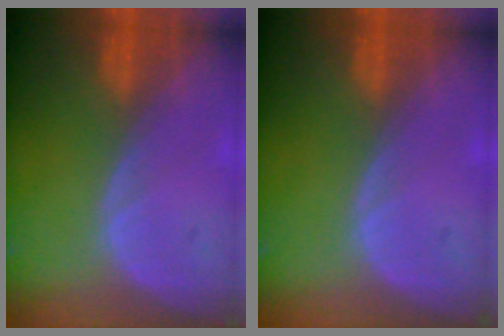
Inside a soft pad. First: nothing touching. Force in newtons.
{"total": 0.0}